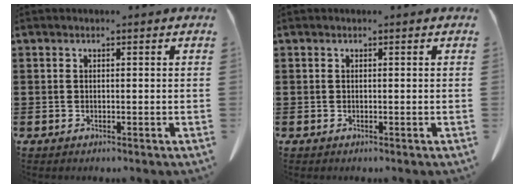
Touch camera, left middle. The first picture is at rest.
{"total": 0.0}